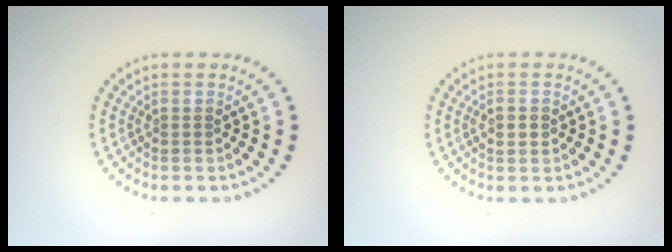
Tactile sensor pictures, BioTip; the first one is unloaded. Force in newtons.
{"total": 1.1, "press": 1.1, "slide": 0.1}